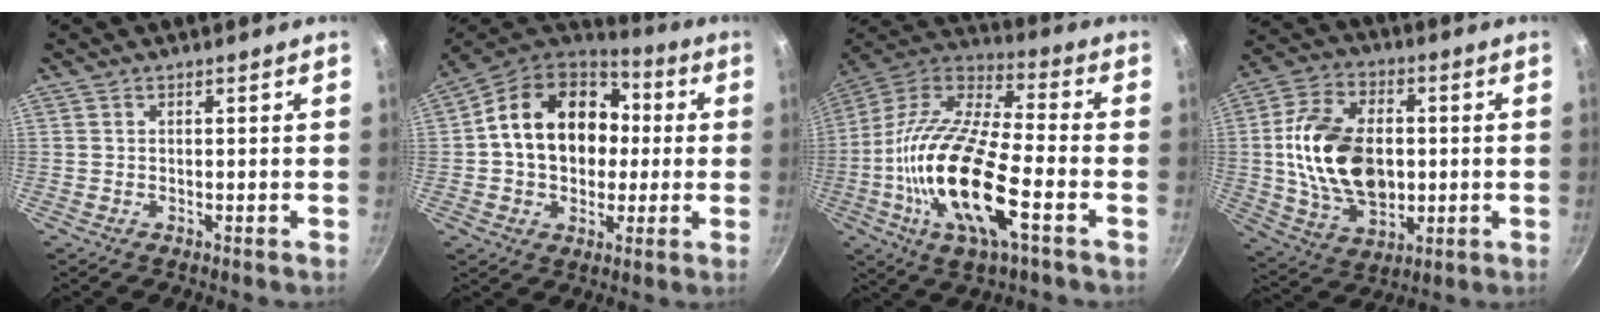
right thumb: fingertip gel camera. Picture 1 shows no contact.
{"total": 19.9, "force": [2.2, 15.1, 12.7], "torque": [-0.187, 0.032, 0.028]}
{"total": 22.9, "force": [-6.3, 8.1, 20.5], "torque": [-0.390, 0.028, -0.135]}
{"total": 19.5, "force": [0.2, 12.9, 14.7], "torque": [-0.247, 0.011, 0.007]}